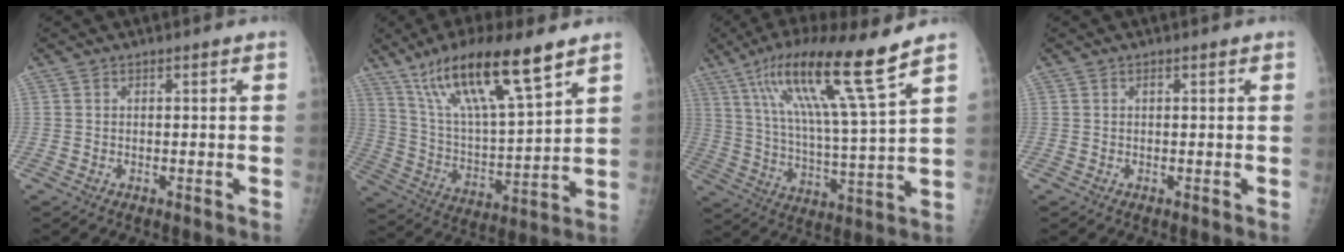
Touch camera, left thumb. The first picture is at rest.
{"total": 20.0, "force": [13.0, 4.0, 14.8], "torque": [-0.253, -0.044, 0.244]}
{"total": 18.5, "force": [11.5, 0.6, 14.5], "torque": [-0.249, -0.046, 0.201]}
{"total": 0.6, "force": [0.3, 0.3, 0.4], "torque": [-0.008, -0.001, 0.004]}